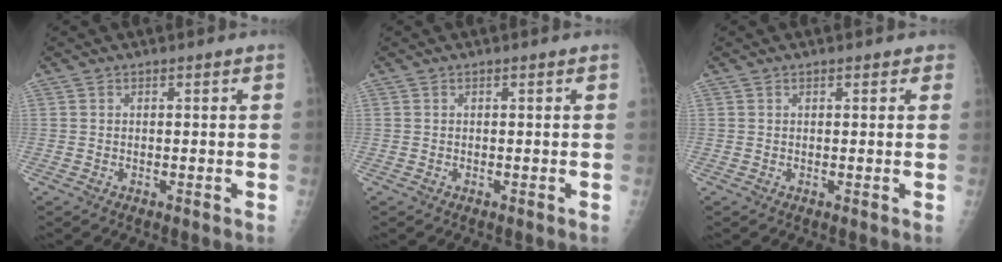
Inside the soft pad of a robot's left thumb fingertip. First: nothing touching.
{"total": 0.0}
{"total": 1.2, "force": [0.8, 0.7, 0.6], "torque": [0.003, -0.002, 0.005]}